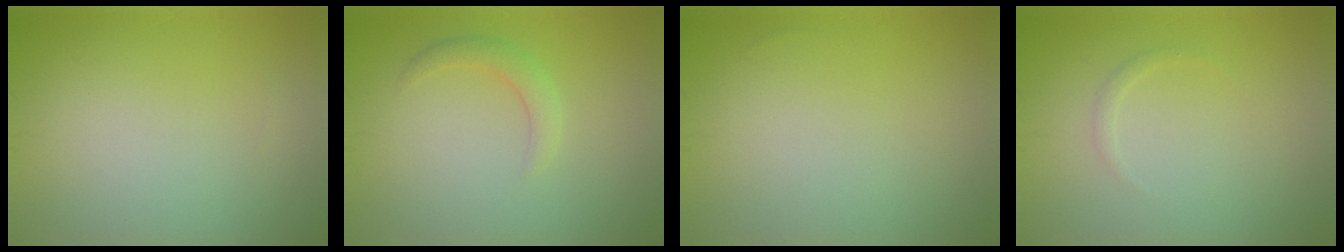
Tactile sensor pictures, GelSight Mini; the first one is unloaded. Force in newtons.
{"total": 1.7, "press": 1.7, "slide": 0.1}
{"total": 0.0}
{"total": 0.6, "press": 0.6, "slide": 0.1}